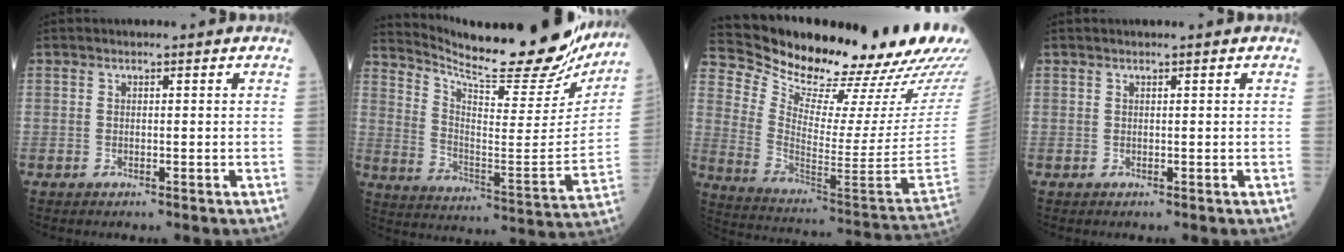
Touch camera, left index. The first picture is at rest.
{"total": 23.4, "force": [21.2, 3.6, 9.2], "torque": [-0.154, -0.074, 0.293]}
{"total": 30.6, "force": [26.8, 3.5, 14.4], "torque": [-0.241, -0.110, 0.357]}
{"total": 0.0}